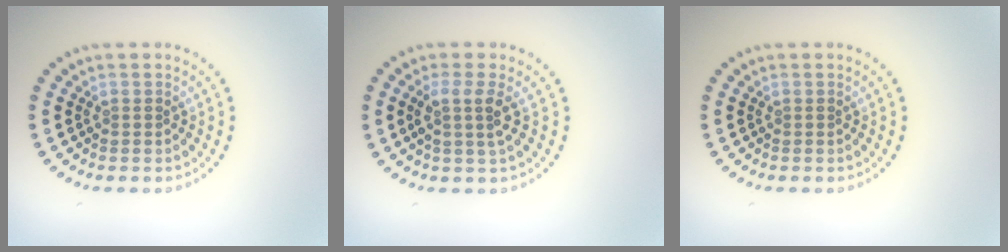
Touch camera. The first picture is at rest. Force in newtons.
{"total": 2.4, "press": 1.8, "slide": 1.6}
{"total": 0.0}